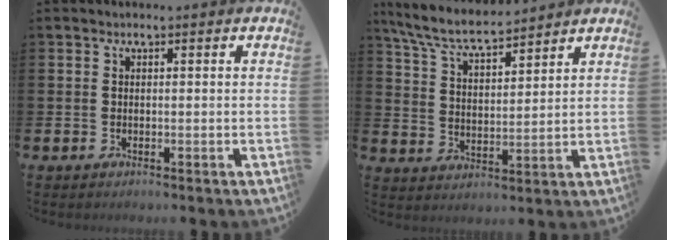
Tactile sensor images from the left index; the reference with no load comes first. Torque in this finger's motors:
{"motor_torque": [0.57, -0.20, 0.49, 0.19]}